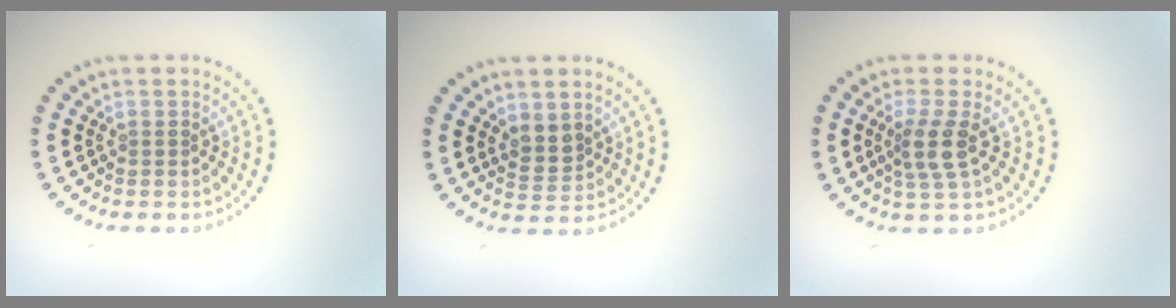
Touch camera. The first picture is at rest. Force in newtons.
{"total": 2.1, "press": 1.9, "slide": 0.9}
{"total": 2.7, "press": 2.2, "slide": 1.6}